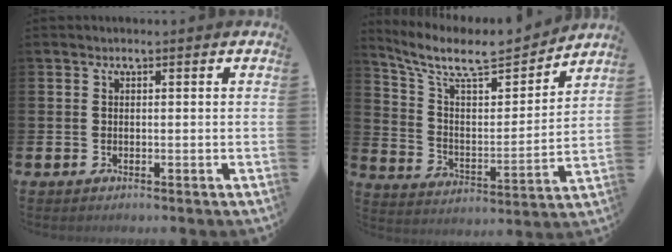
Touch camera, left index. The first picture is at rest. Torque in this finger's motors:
{"motor_torque": [0.91, -1.23, 0.48, 0.09]}